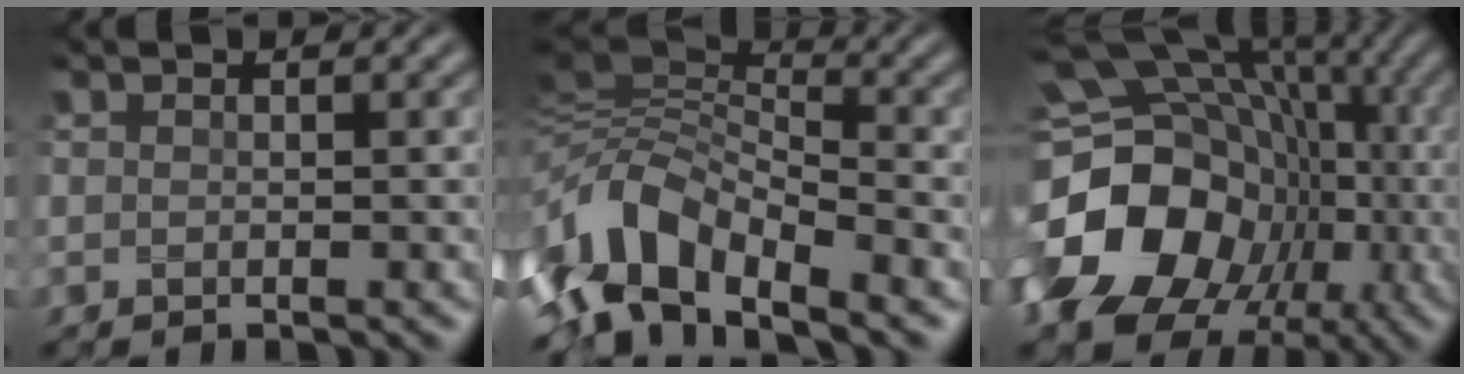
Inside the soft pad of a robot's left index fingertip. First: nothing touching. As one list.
[{"total": 7.8, "force": [-5.1, 3.1, 5.1], "torque": [-0.095, 0.009, -0.111]}, {"total": 19.4, "force": [-3.4, 15.9, 10.5], "torque": [-0.187, -0.016, -0.065]}]